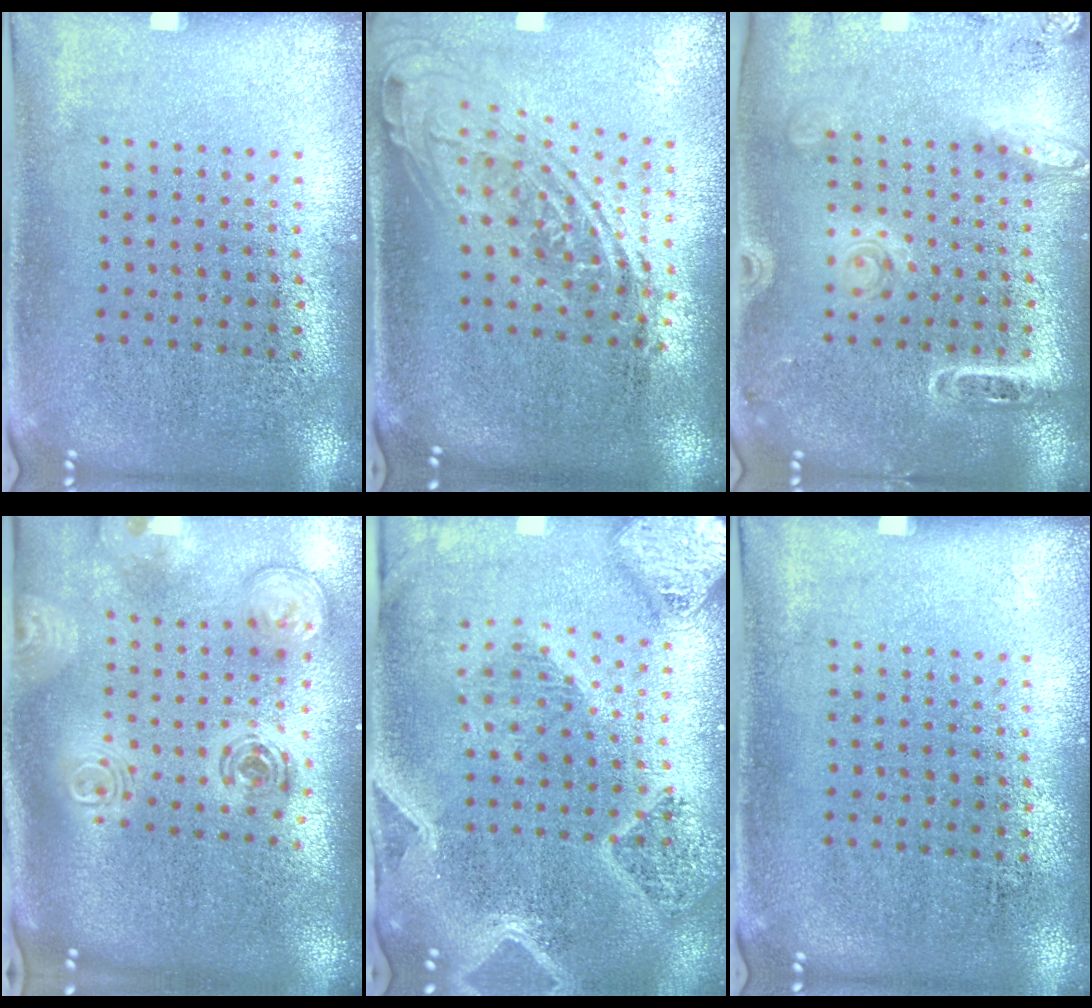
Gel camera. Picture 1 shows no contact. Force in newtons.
{"total": 2.0, "press": 1.5, "slide": 1.2}
{"total": 1.8, "press": 1.7, "slide": 0.7}
{"total": 2.6, "press": 1.8, "slide": 1.8}
{"total": 3.3, "press": 2.8, "slide": 1.8}
{"total": 0.0}